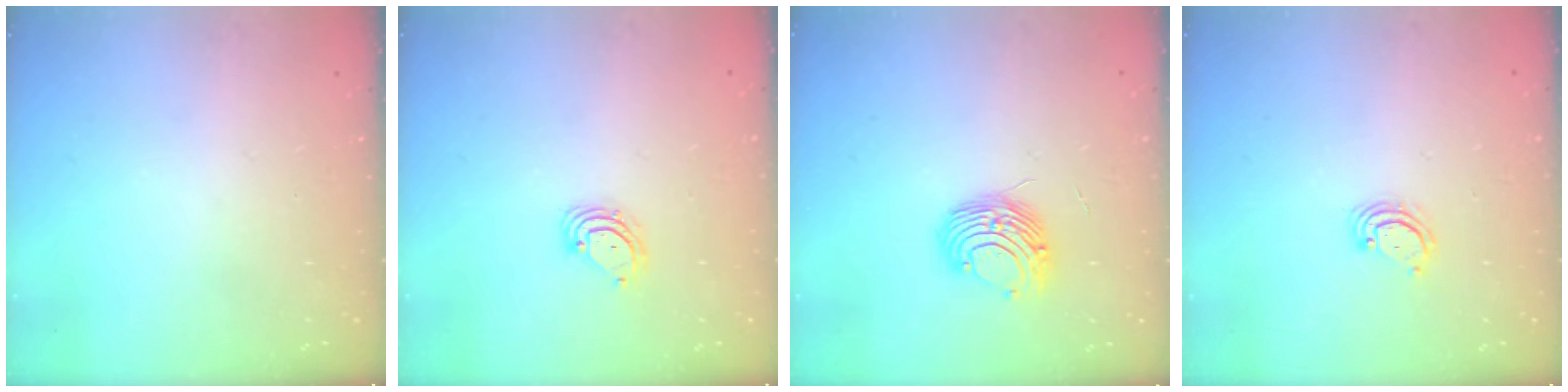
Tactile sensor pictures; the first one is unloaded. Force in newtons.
{"total": 4.7, "press": 4.7, "slide": 0.6}
{"total": 11.4, "press": 11.3, "slide": 1.1}
{"total": 3.4, "press": 3.4, "slide": 0.3}